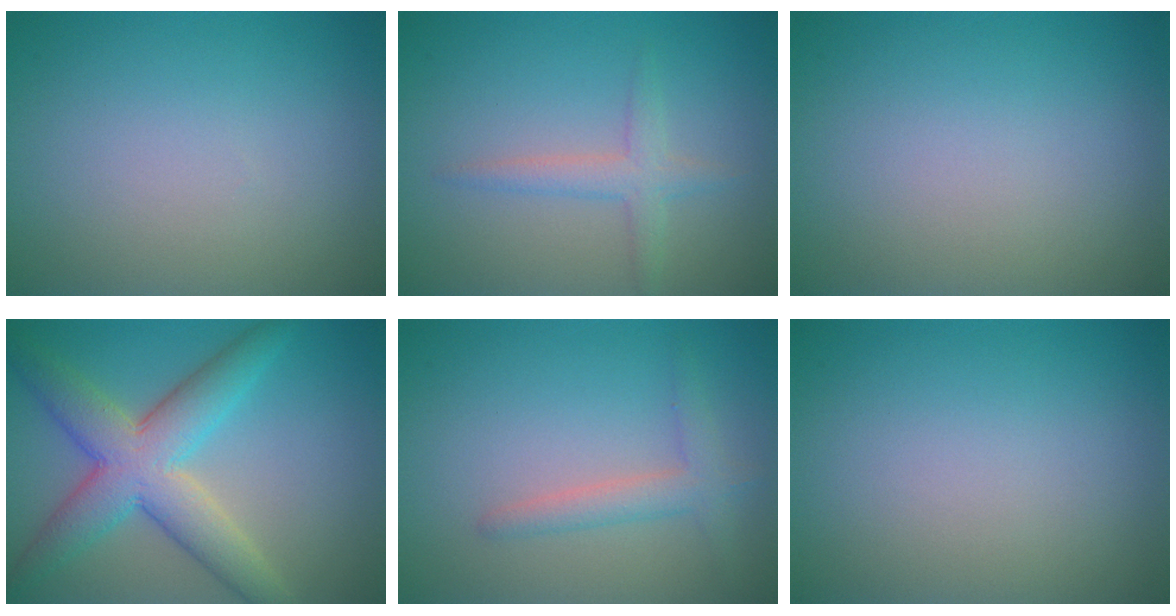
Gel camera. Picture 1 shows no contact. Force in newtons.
{"total": 2.2, "press": 2.2, "slide": 0.1}
{"total": 0.0}
{"total": 7.4, "press": 7.3, "slide": 0.5}
{"total": 2.3, "press": 2.3, "slide": 0.1}
{"total": 0.0}